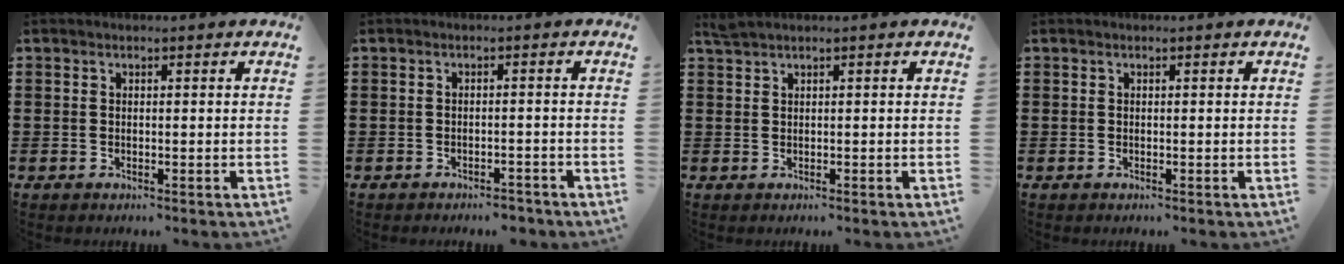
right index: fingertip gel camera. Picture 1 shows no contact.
{"total": 2.0, "force": [-2.0, 0.4, 0.1], "torque": [-0.009, 0.001, -0.043]}
{"total": 0.7, "force": [0.5, 0.0, 0.4], "torque": [-0.010, -0.001, 0.010]}
{"total": 0.0}